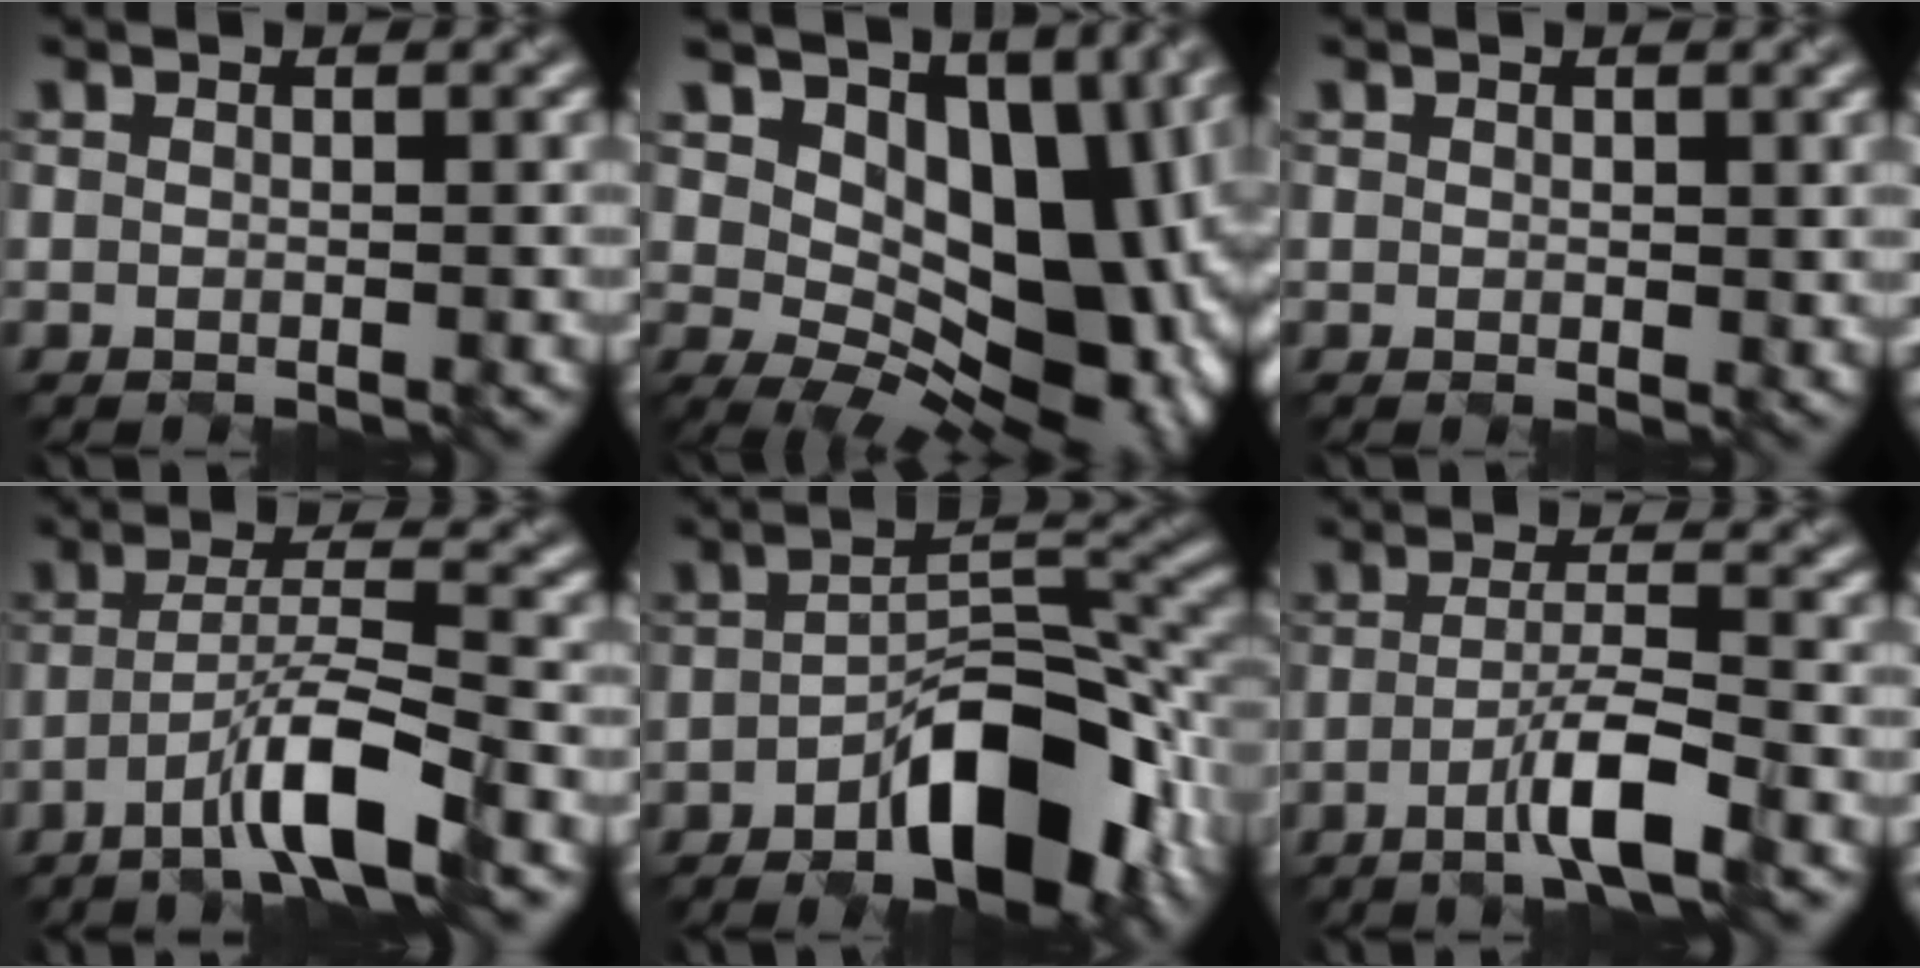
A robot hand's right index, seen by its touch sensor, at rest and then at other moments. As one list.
[{"total": 14.4, "force": [1.6, 9.2, 10.9], "torque": [-0.139, -0.015, 0.036]}, {"total": 0.7, "force": [0.6, 0.2, 0.3], "torque": [-0.009, -0.005, 0.018]}, {"total": 6.3, "force": [-3.6, 0.6, 5.1], "torque": [-0.094, 0.008, -0.064]}, {"total": 9.9, "force": [-5.0, 4.2, 7.4], "torque": [-0.109, 0.016, -0.086]}, {"total": 4.4, "force": [-2.2, 0.3, 3.7], "torque": [-0.067, 0.008, -0.044]}]